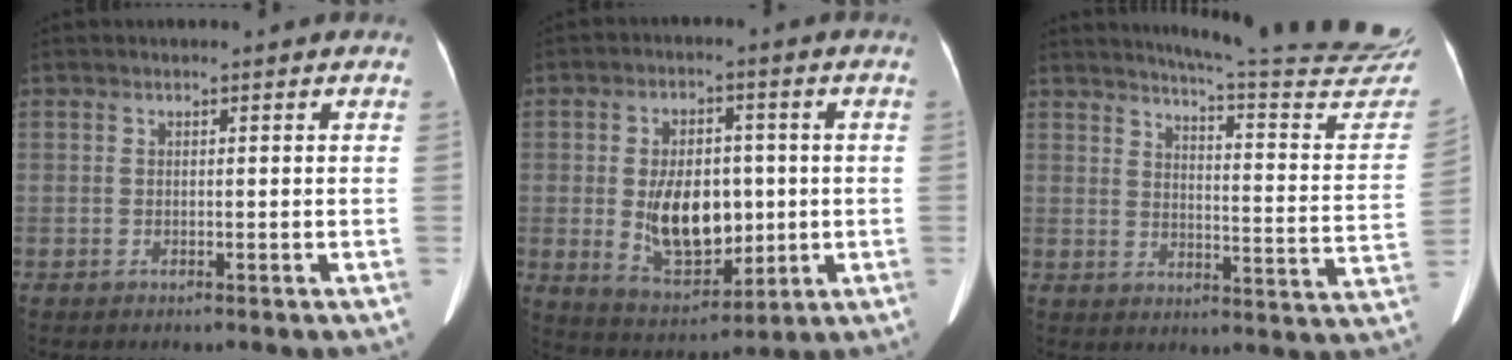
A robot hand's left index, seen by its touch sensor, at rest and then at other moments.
{"total": 11.5, "force": [-0.4, 6.5, 9.4], "torque": [-0.174, 0.001, 0.009]}
{"total": 23.7, "force": [22.3, -0.5, 8.0], "torque": [-0.116, -0.127, 0.259]}